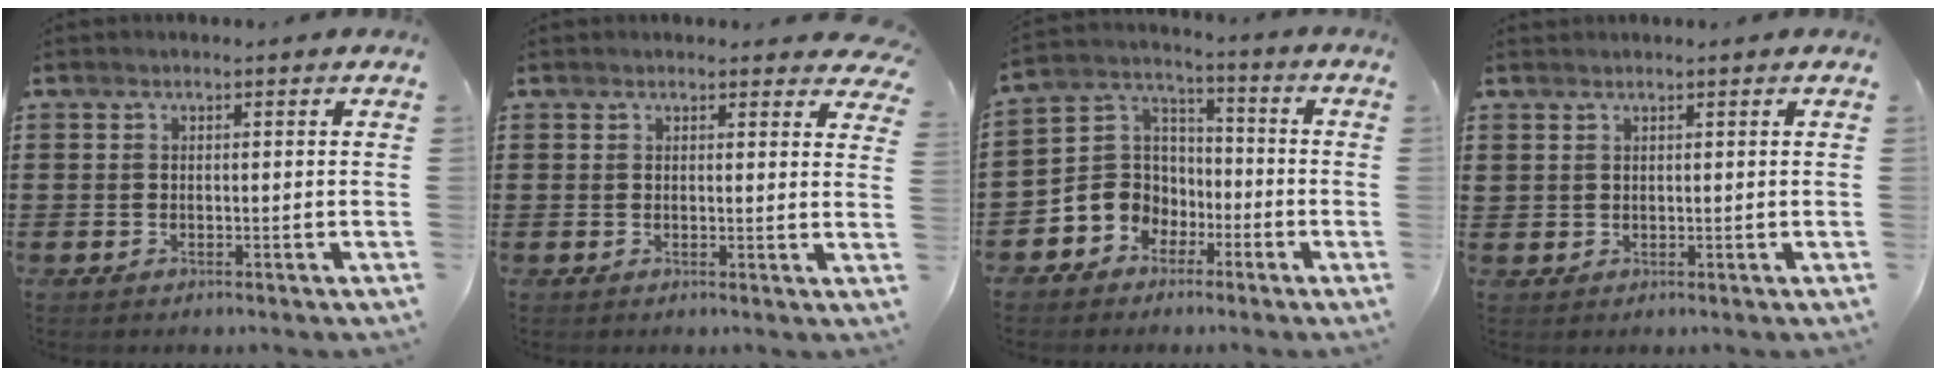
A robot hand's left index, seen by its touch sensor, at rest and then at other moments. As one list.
[{"total": 1.7, "force": [1.6, 0.5, 0.4], "torque": [-0.005, -0.001, 0.030]}, {"total": 6.7, "force": [-2.5, 6.2, 0.6], "torque": [-0.059, 0.001, -0.055]}, {"total": 1.1, "force": [1.0, 0.6, 0.0], "torque": [-0.003, 0.002, 0.020]}]